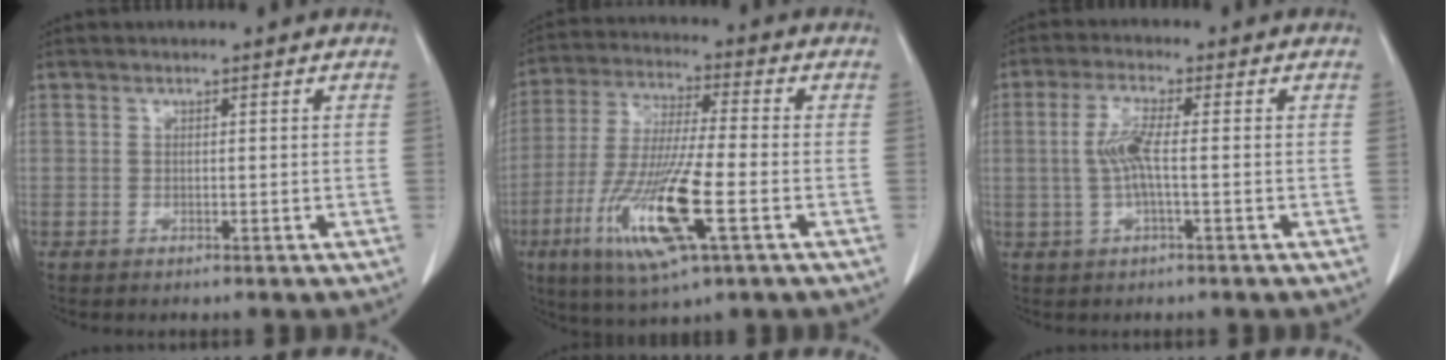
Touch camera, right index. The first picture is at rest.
{"total": 15.5, "force": [-5.4, 1.3, 14.5], "torque": [-0.300, -0.027, -0.098]}
{"total": 5.0, "force": [-0.1, 0.5, 5.0], "torque": [-0.111, 0.005, -0.005]}